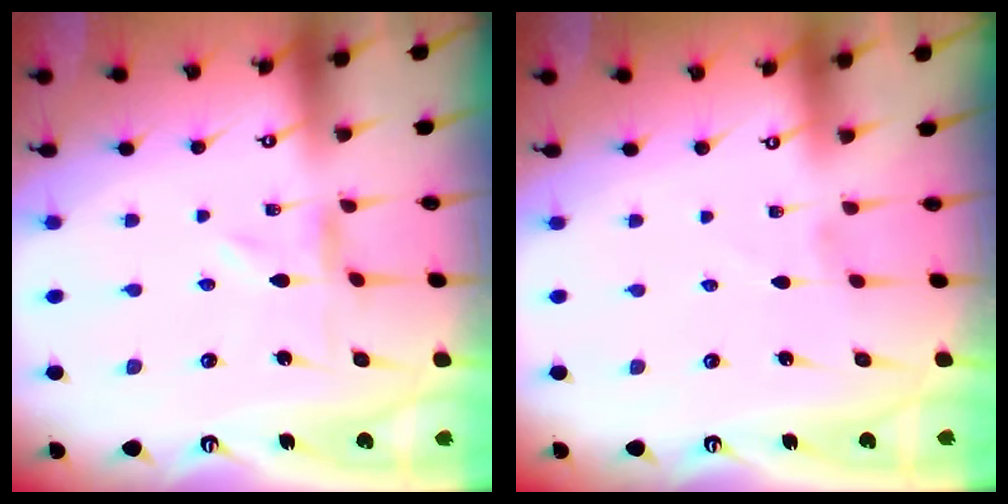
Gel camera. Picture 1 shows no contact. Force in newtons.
{"total": 1.2, "press": 1.2, "slide": 0.0}